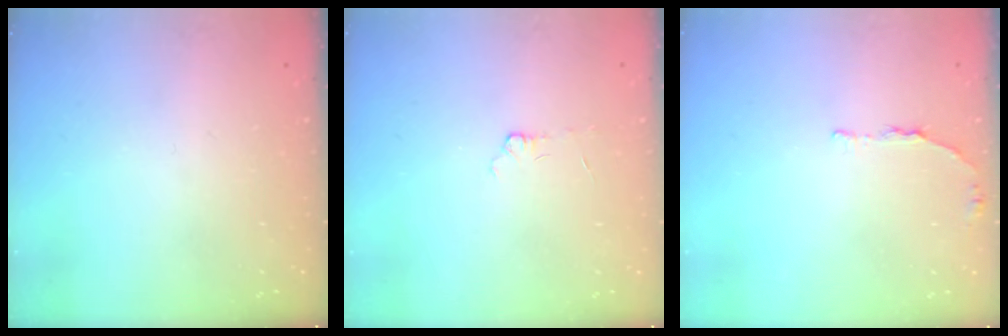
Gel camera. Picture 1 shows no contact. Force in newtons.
{"total": 3.0, "press": 3.0, "slide": 0.2}
{"total": 5.3, "press": 4.0, "slide": 3.4}